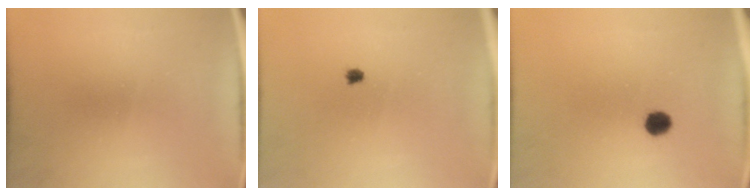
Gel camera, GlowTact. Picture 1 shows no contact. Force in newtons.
{"total": 0.6}
{"total": 3.0}